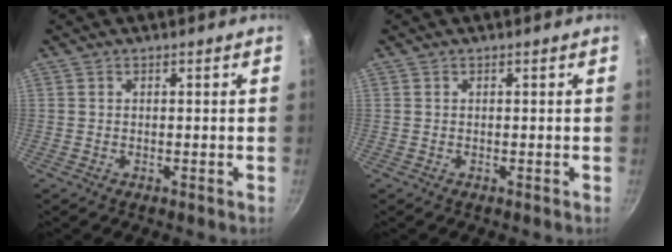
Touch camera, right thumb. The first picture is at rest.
{"total": 0.0}